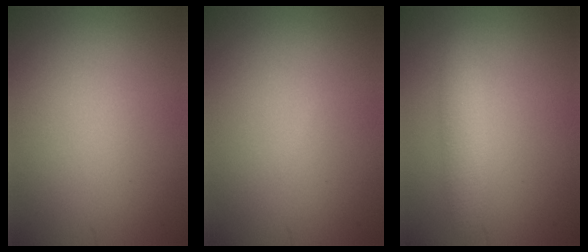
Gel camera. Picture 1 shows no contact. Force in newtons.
{"total": 0.0}
{"total": 2.6, "press": 2.6, "slide": 0.1}